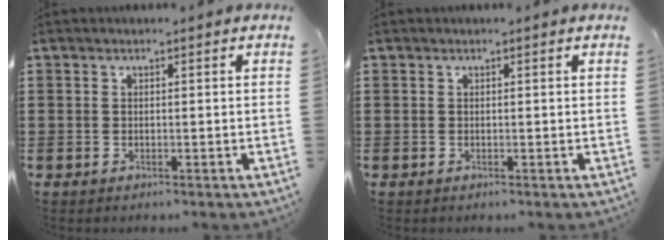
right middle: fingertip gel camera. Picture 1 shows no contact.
{"total": 0.0}